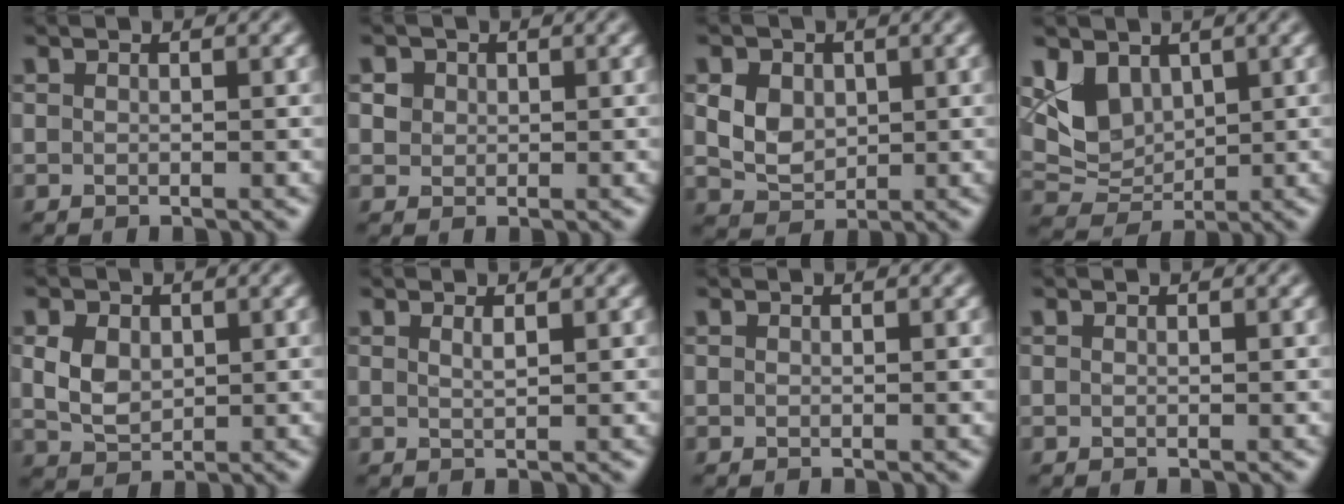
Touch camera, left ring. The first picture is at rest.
{"total": 2.0, "force": [0.9, 1.6, 0.7], "torque": [-0.020, 0.002, 0.024]}
{"total": 4.4, "force": [1.1, 3.5, 2.5], "torque": [-0.052, 0.010, 0.010]}
{"total": 4.1, "force": [1.8, 3.0, 2.2], "torque": [-0.044, -0.012, 0.037]}
{"total": 3.1, "force": [0.6, 2.3, 2.0], "torque": [-0.045, -0.002, 0.013]}
{"total": 0.9, "force": [0.5, 0.2, 0.7], "torque": [-0.008, -0.001, 0.008]}
{"total": 0.0}
{"total": 0.0}